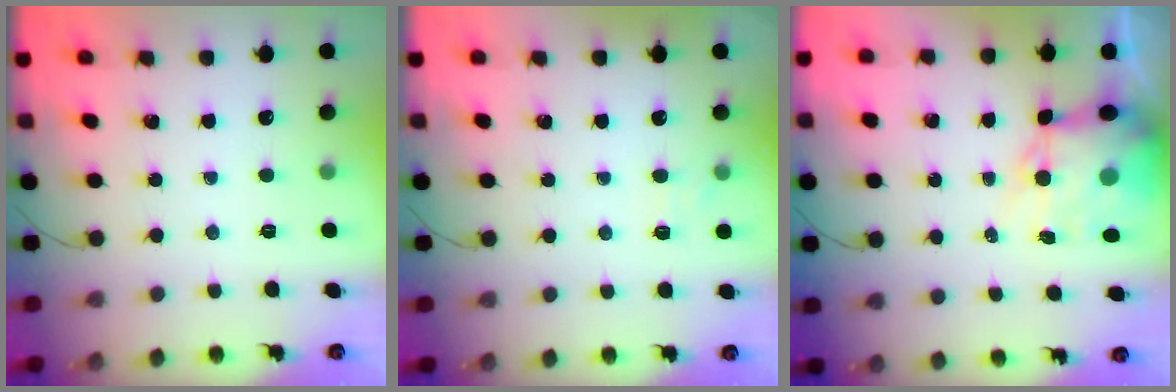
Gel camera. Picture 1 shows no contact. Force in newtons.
{"total": 4.8, "press": 4.6, "slide": 1.3}
{"total": 10.7, "press": 10.3, "slide": 3.1}